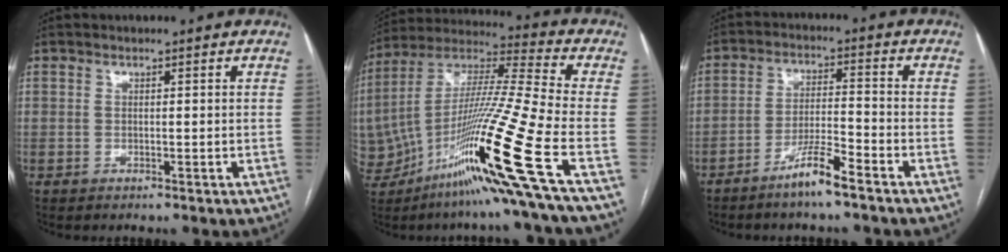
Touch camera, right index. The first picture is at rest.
{"total": 20.2, "force": [-7.9, -1.9, 18.4], "torque": [-0.371, -0.015, -0.150]}
{"total": 6.4, "force": [-4.7, 0.1, 4.4], "torque": [-0.084, -0.006, -0.091]}